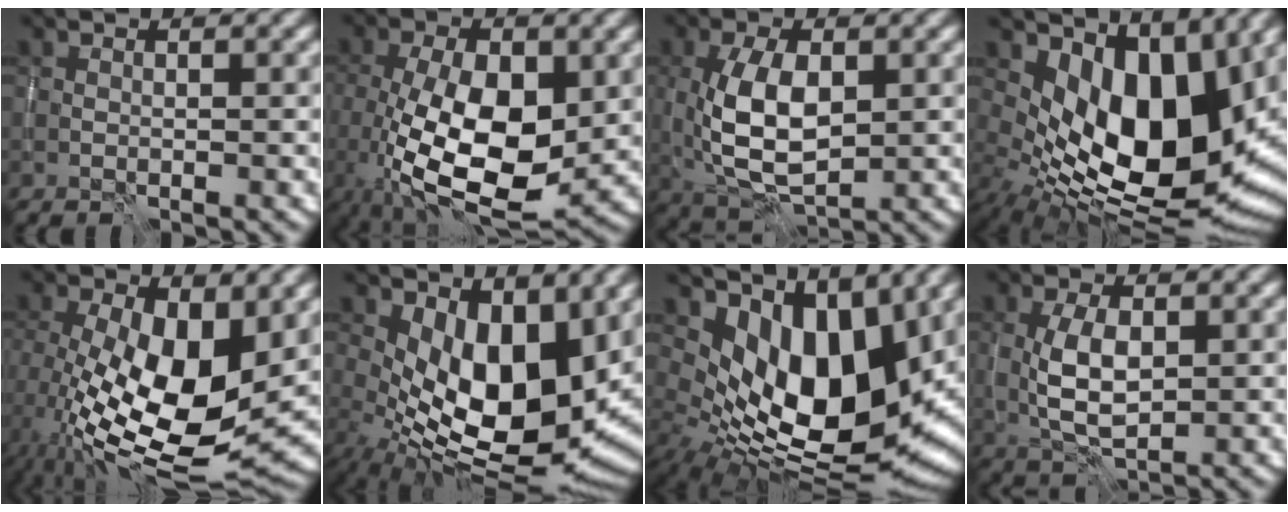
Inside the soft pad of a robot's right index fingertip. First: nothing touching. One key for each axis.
{"total": 11.9, "fx": -2.0, "fy": 5.6, "fz": 10.3, "tx": -0.192, "ty": -0.015, "tz": -0.034}
{"total": 6.8, "fx": 0.0, "fy": 3.4, "fz": 5.9, "tx": -0.126, "ty": -0.002, "tz": 0.003}
{"total": 13.4, "fx": 2.2, "fy": 7.4, "fz": 11.0, "tx": -0.172, "ty": -0.024, "tz": 0.043}
{"total": 13.5, "fx": -0.6, "fy": 6.5, "fz": 11.8, "tx": -0.211, "ty": -0.022, "tz": -0.006}
{"total": 11.9, "fx": 0.5, "fy": 6.0, "fz": 10.3, "tx": -0.162, "ty": -0.027, "tz": 0.013}
{"total": 12.9, "fx": 3.3, "fy": 6.7, "fz": 10.5, "tx": -0.173, "ty": -0.015, "tz": 0.066}
{"total": 4.4, "fx": 0.0, "fy": 2.1, "fz": 3.8, "tx": -0.083, "ty": 0.000, "tz": 0.004}